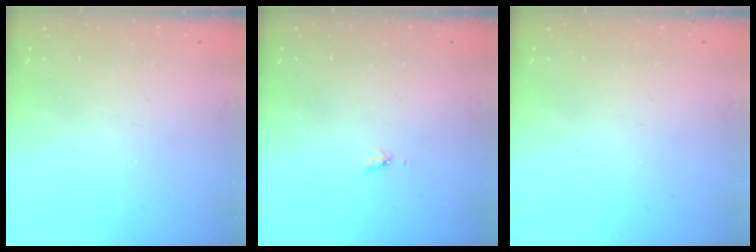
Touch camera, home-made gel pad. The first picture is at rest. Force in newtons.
{"total": 4.1, "press": 4.0, "slide": 0.6}
{"total": 0.0}